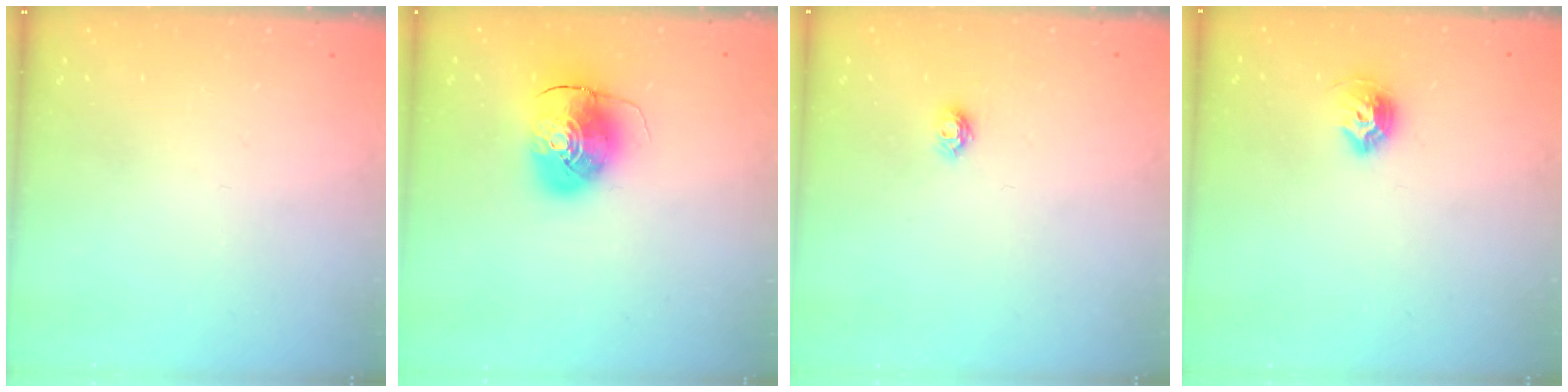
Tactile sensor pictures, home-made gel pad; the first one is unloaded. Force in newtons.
{"total": 9.7, "press": 9.6, "slide": 1.4}
{"total": 4.6, "press": 4.6, "slide": 0.5}
{"total": 8.4, "press": 8.3, "slide": 0.9}